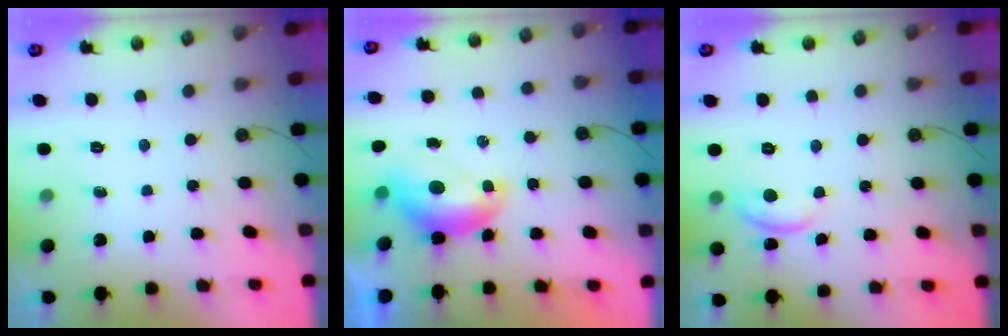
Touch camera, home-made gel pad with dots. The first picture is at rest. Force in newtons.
{"total": 0.0}
{"total": 2.4, "press": 2.4, "slide": 0.4}